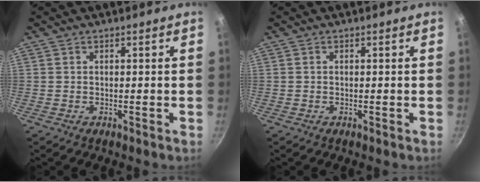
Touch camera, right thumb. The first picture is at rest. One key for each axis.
{"total": 0.0}